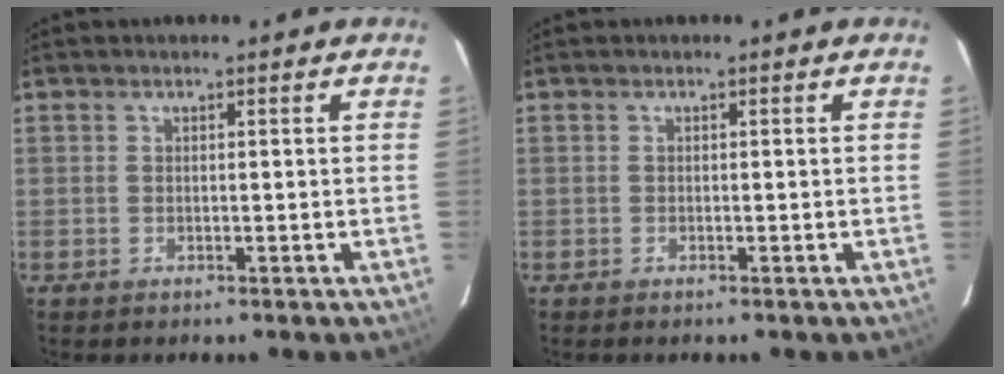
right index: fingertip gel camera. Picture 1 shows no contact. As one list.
[{"total": 0.0}]